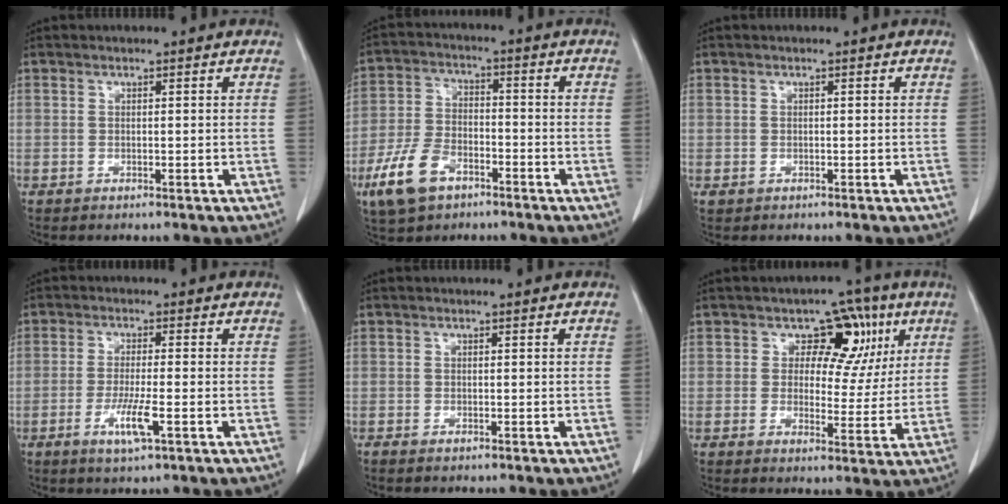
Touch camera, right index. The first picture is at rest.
{"total": 9.6, "force": [-5.5, 5.1, 6.0], "torque": [-0.139, 0.001, -0.102]}
{"total": 0.6, "force": [-0.2, 0.5, 0.2], "torque": [-0.005, 0.002, 0.000]}
{"total": 5.2, "force": [-2.2, 0.2, 4.7], "torque": [-0.093, -0.011, -0.039]}
{"total": 1.0, "force": [-0.8, 0.2, 0.5], "torque": [-0.013, -0.002, -0.010]}
{"total": 8.4, "force": [3.3, 6.1, 4.7], "torque": [-0.030, 0.018, 0.043]}